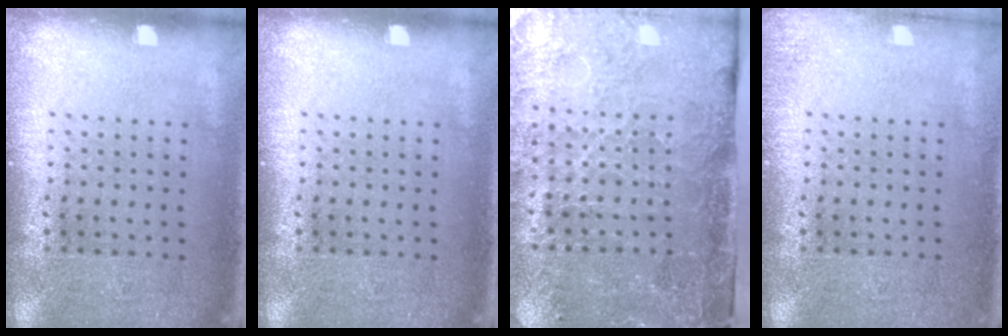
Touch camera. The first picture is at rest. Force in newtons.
{"total": 0.0}
{"total": 4.7, "press": 3.6, "slide": 3.0}
{"total": 1.2, "press": 1.1, "slide": 0.2}